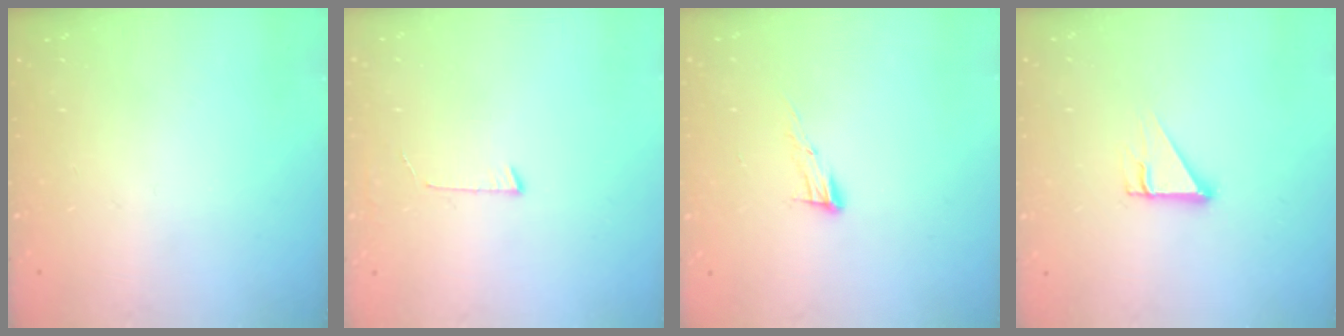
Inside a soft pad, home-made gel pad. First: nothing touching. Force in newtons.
{"total": 4.2, "press": 4.2, "slide": 0.4}
{"total": 8.5, "press": 8.4, "slide": 1.5}
{"total": 3.1, "press": 3.1, "slide": 0.1}